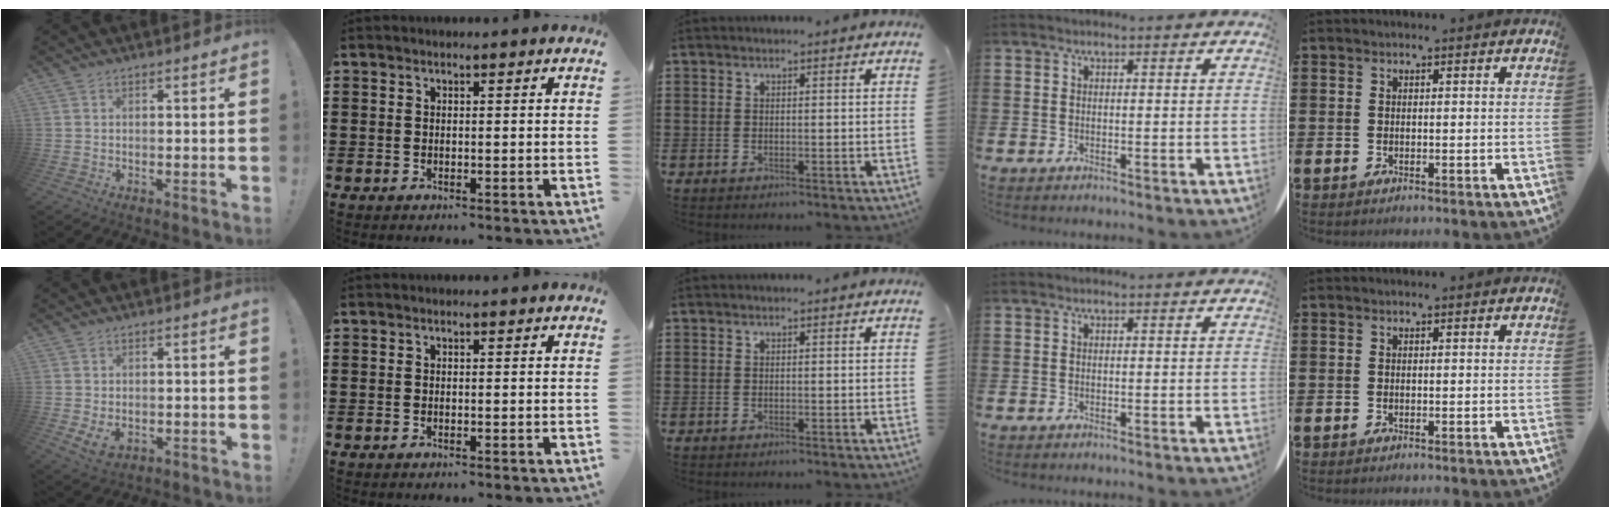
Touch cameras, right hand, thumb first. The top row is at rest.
{"thumb": {"total": 4.0, "force": [-0.1, 2.7, 2.9], "torque": [-0.050, -0.004, -0.001]}}